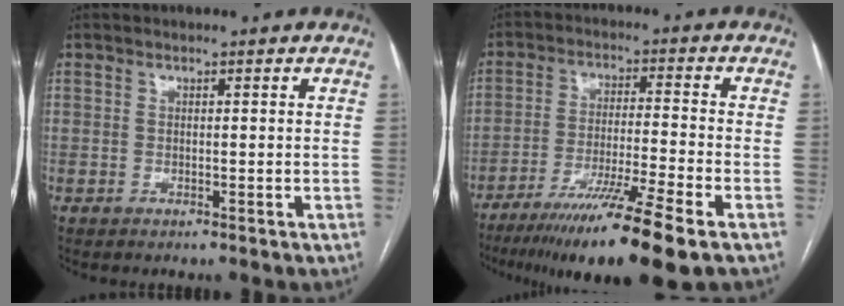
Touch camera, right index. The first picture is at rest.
{"total": 14.9, "force": [-10.1, -1.2, 10.9], "torque": [-0.176, -0.043, -0.167]}